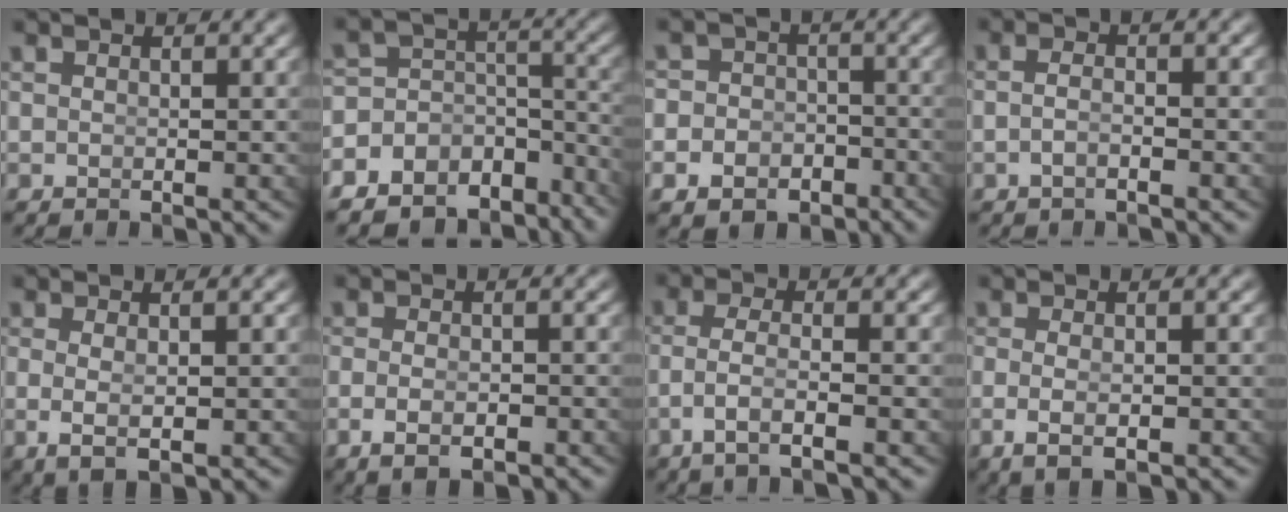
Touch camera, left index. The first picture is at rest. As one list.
[{"total": 12.5, "force": [-7.7, 8.7, 4.6], "torque": [-0.099, -0.040, -0.119]}, {"total": 7.1, "force": [-3.7, 5.9, 1.5], "torque": [-0.022, -0.024, -0.064]}, {"total": 1.7, "force": [-1.1, -0.3, 1.2], "torque": [-0.026, -0.008, -0.015]}, {"total": 3.0, "force": [-0.3, 0.7, 2.9], "torque": [-0.059, -0.016, 0.011]}, {"total": 2.6, "force": [-1.7, 0.6, 2.0], "torque": [-0.044, -0.012, -0.017]}, {"total": 3.6, "force": [-1.7, 0.9, 3.1], "torque": [-0.074, -0.020, -0.019]}, {"total": 2.9, "force": [-1.1, 0.5, 2.7], "torque": [-0.061, -0.015, -0.004]}]